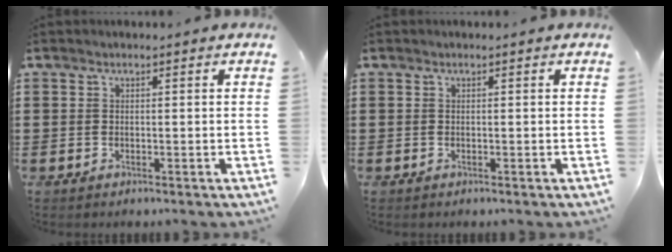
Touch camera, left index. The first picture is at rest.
{"total": 0.0}